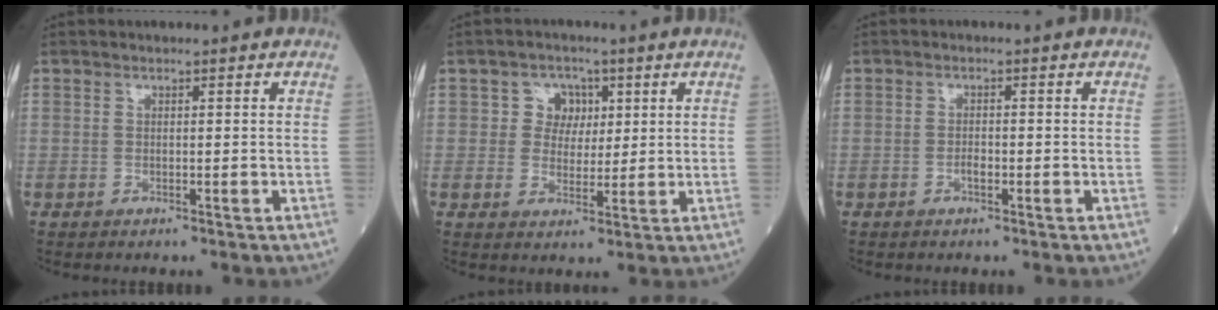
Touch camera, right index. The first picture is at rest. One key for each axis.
{"total": 4.3, "fx": 1.3, "fy": 3.9, "fz": 1.4, "tx": -0.016, "ty": 0.012, "tz": 0.020}
{"total": 1.3, "fx": -0.6, "fy": 0.5, "fz": 1.0, "tx": -0.019, "ty": 0.003, "tz": -0.010}